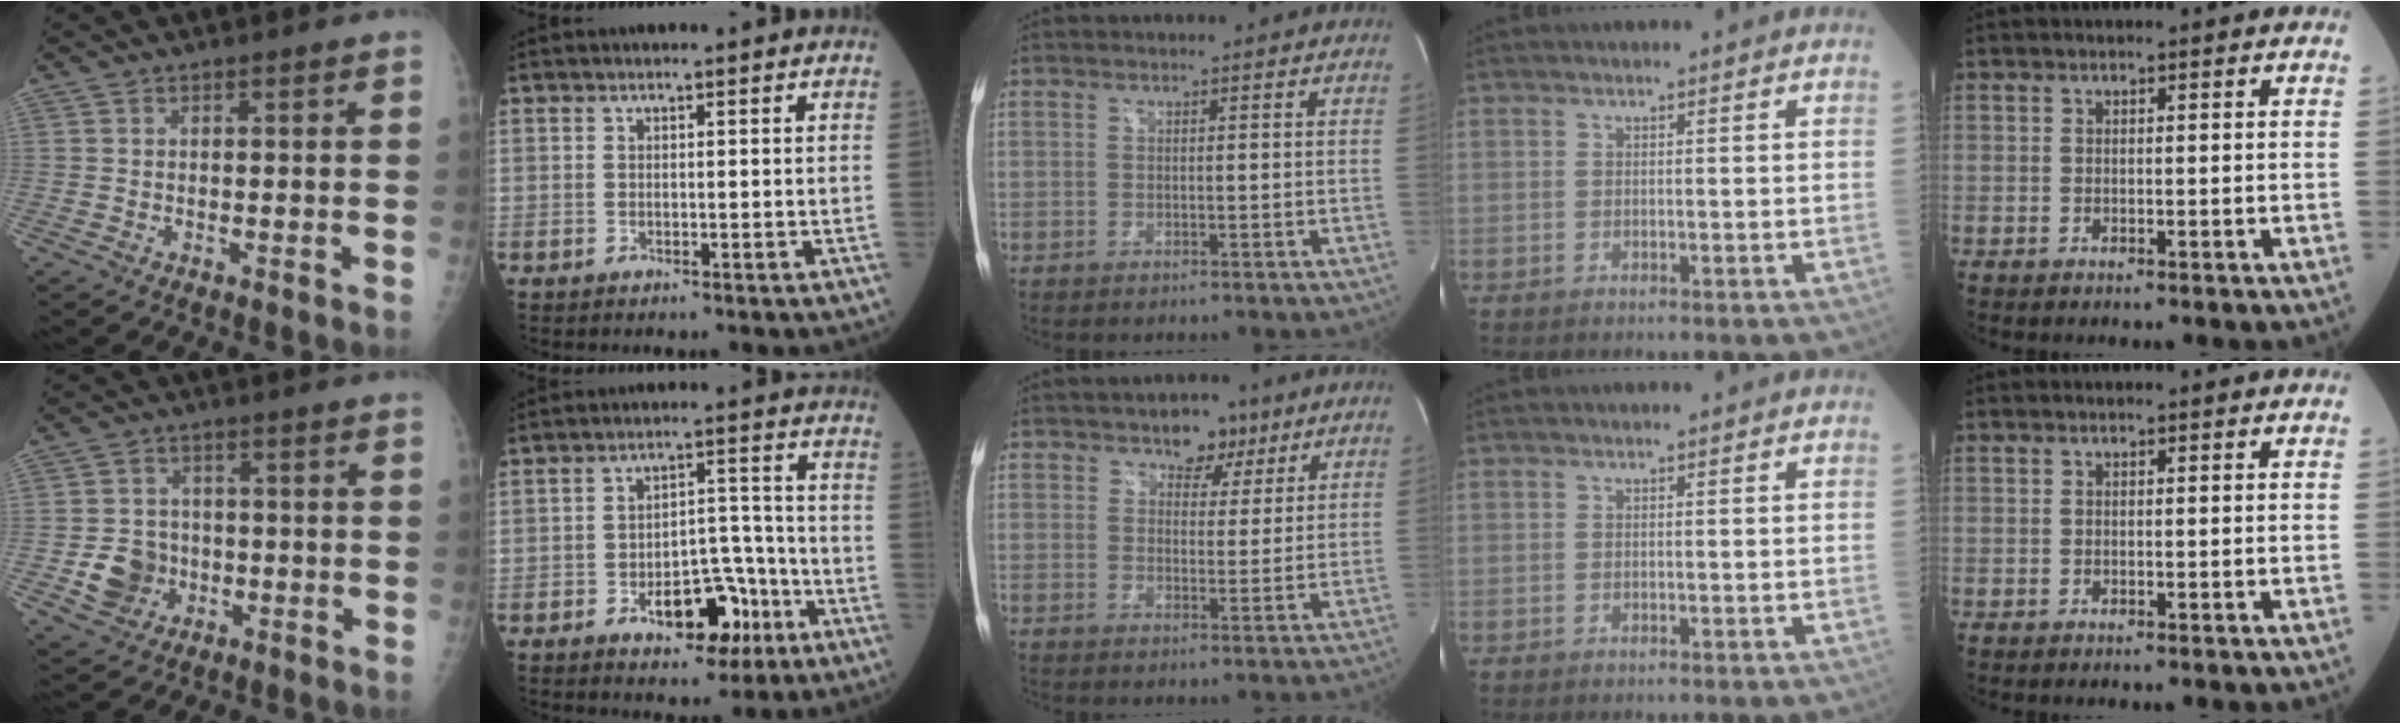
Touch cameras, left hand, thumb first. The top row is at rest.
{"thumb": {"total": 7.3, "force": [-2.0, 6.6, 2.6], "torque": [-0.019, 0.014, -0.031]}, "index": {"total": 9.6, "force": [-4.8, 5.0, 6.7], "torque": [-0.096, 0.024, -0.065]}, "middle": {"total": 5.0, "force": [3.2, 3.2, 2.1], "torque": [-0.020, 0.007, 0.048]}}